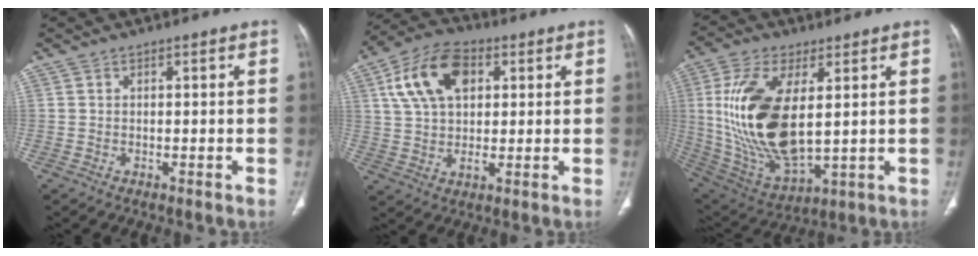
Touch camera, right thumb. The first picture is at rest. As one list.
[{"total": 14.1, "force": [4.5, 8.6, 10.2], "torque": [-0.178, 0.006, 0.081]}, {"total": 21.2, "force": [2.8, 10.0, 18.4], "torque": [-0.374, -0.021, 0.068]}]